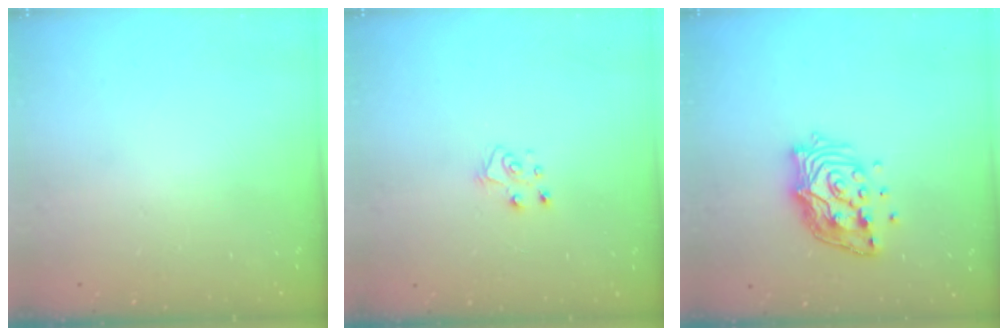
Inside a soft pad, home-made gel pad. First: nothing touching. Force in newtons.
{"total": 6.3, "press": 6.3, "slide": 0.3}
{"total": 14.3, "press": 14.1, "slide": 2.7}